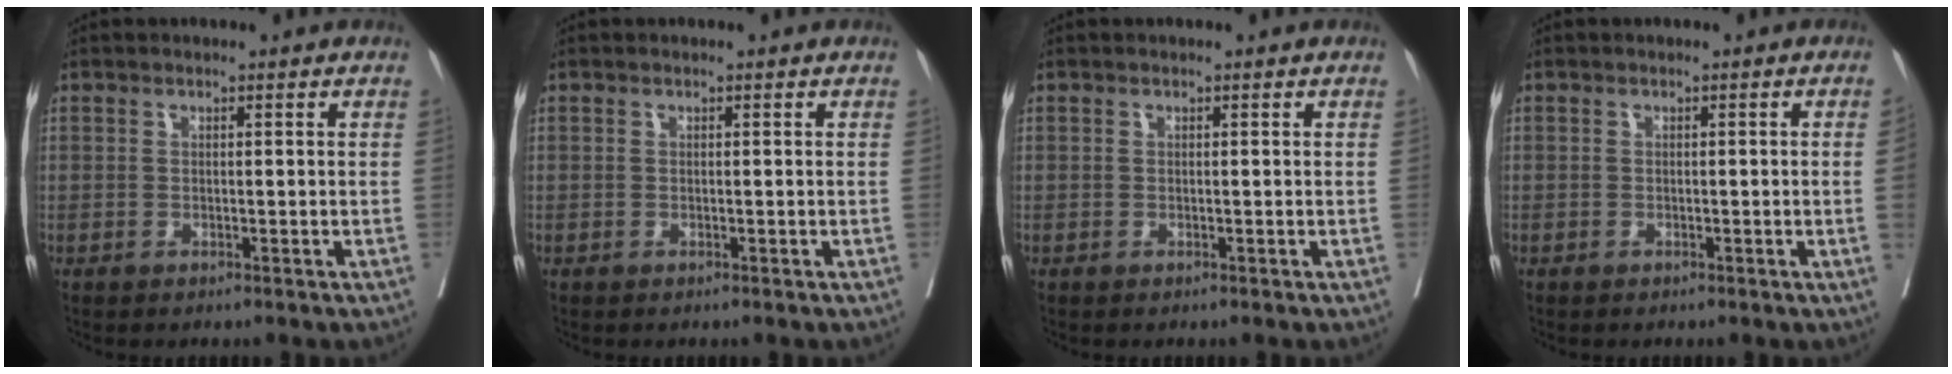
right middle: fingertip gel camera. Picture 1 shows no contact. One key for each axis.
{"total": 0.0}
{"total": 0.0}
{"total": 1.0, "fx": -0.1, "fy": -0.3, "fz": 0.9, "tx": -0.009, "ty": 0.000, "tz": 0.000}